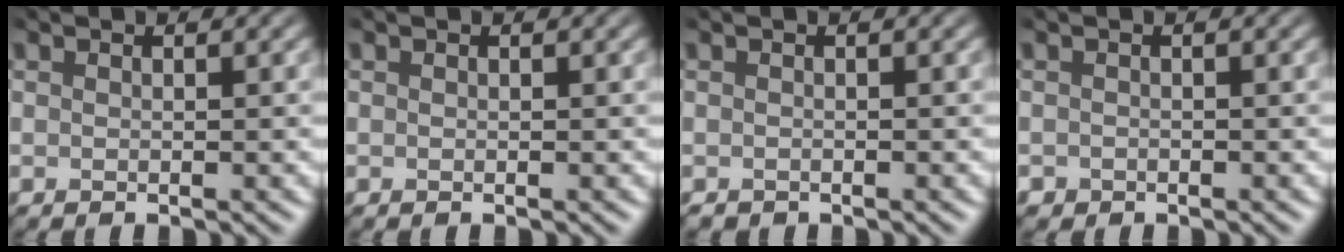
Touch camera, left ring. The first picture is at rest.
{"total": 0.0}
{"total": 0.5, "force": [-0.4, -0.1, -0.4], "torque": [-0.002, -0.004, 0.004]}
{"total": 1.0, "force": [-0.6, -0.3, -0.7], "torque": [-0.007, -0.006, 0.008]}